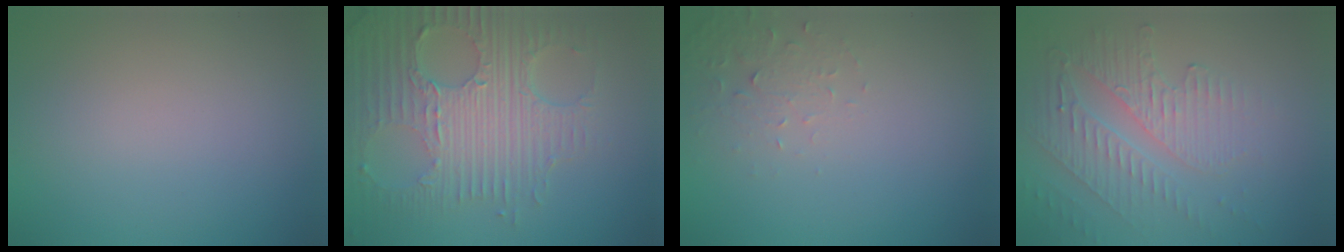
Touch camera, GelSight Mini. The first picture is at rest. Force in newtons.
{"total": 8.6, "press": 6.0, "slide": 6.1}
{"total": 1.9, "press": 1.8, "slide": 0.4}
{"total": 5.6, "press": 3.6, "slide": 4.3}